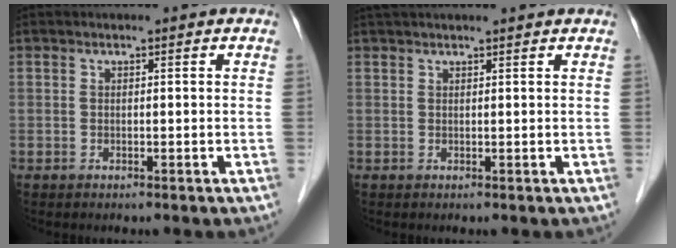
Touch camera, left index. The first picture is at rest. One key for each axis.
{"total": 7.0, "fx": 6.4, "fy": 0.2, "fz": 2.9, "tx": -0.040, "ty": 0.039, "tz": 0.082}